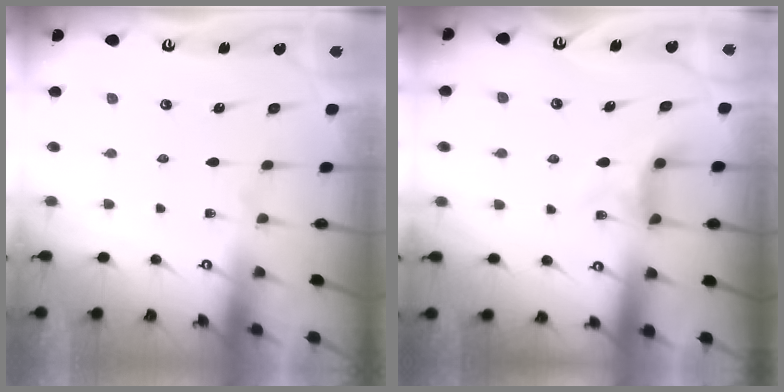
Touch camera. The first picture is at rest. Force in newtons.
{"total": 4.8, "press": 4.8, "slide": 0.5}